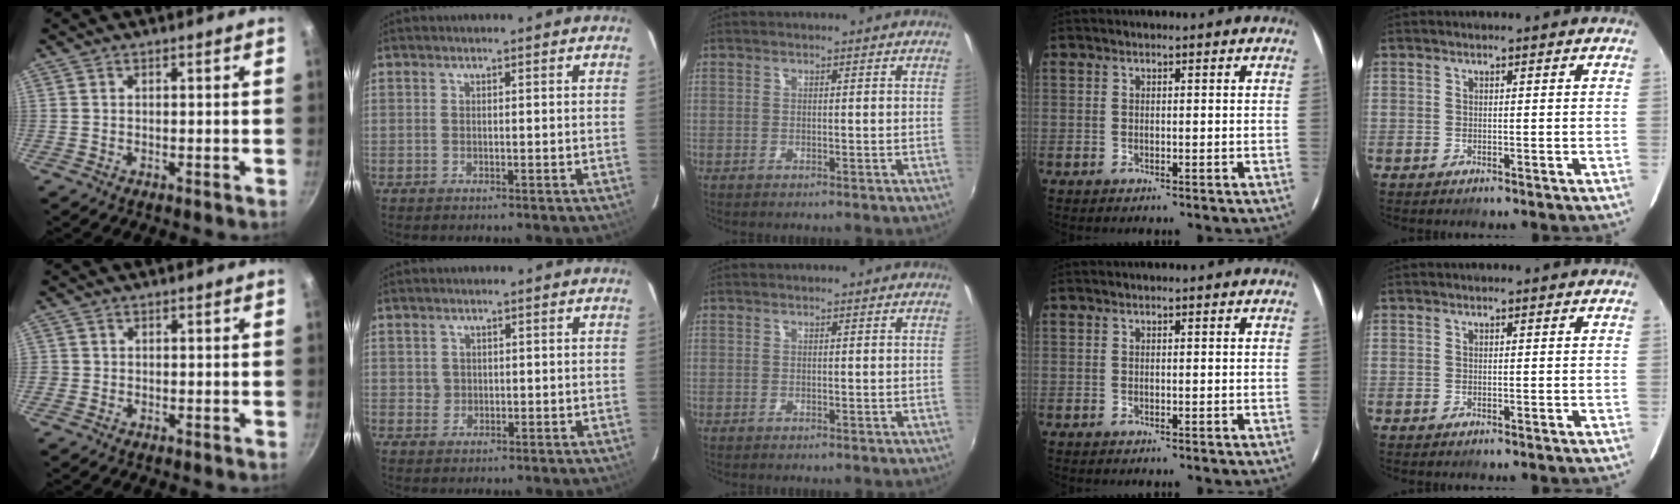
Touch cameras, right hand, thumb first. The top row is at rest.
{"thumb": {"total": 1.1, "force": [-0.2, 1.0, 0.1], "torque": [0.002, 0.003, -0.005]}, "index": {"total": 1.7, "force": [0.3, 1.7, 0.0], "torque": [0.009, 0.003, 0.005]}}